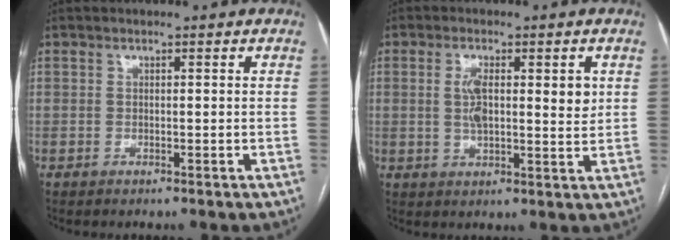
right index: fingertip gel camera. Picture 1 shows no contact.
{"total": 7.1, "force": [1.7, 2.4, 6.5], "torque": [-0.107, 0.003, 0.029]}